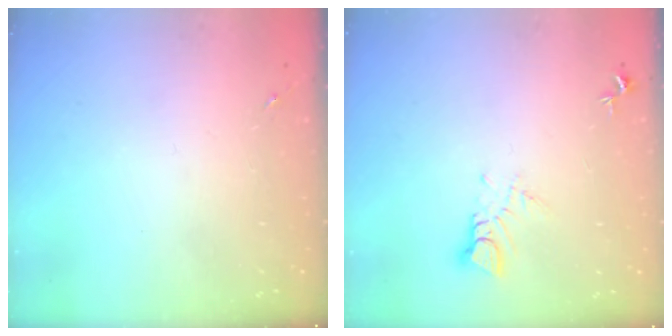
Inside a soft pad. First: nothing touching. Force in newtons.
{"total": 3.5, "press": 3.5, "slide": 0.2}